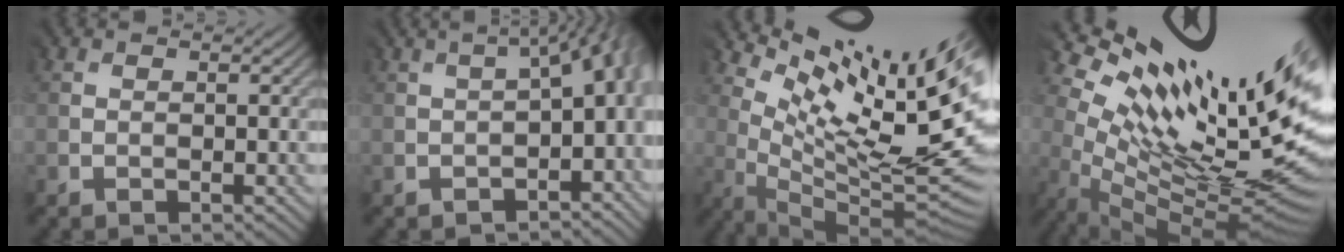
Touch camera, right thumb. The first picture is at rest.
{"total": 6.7, "force": [-2.7, 2.9, 5.4], "torque": [-0.051, -0.015, -0.024]}
{"total": 14.7, "force": [6.9, 3.6, 12.5], "torque": [-0.201, -0.004, 0.139]}
{"total": 15.8, "force": [6.2, 4.3, 13.9], "torque": [-0.226, -0.002, 0.136]}